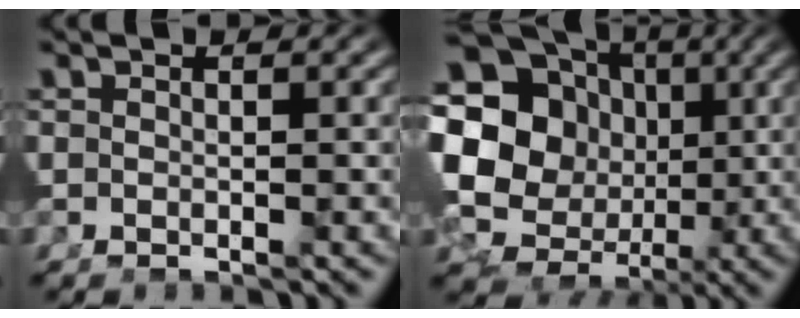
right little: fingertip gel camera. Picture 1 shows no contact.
{"total": 20.8, "force": [1.5, 17.8, 10.7], "torque": [-0.211, -0.020, 0.013]}